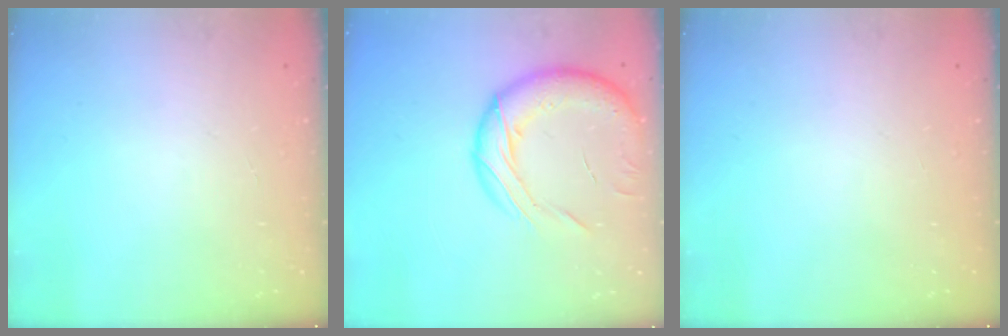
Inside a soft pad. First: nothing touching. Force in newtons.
{"total": 18.0, "press": 17.7, "slide": 3.4}
{"total": 0.0}